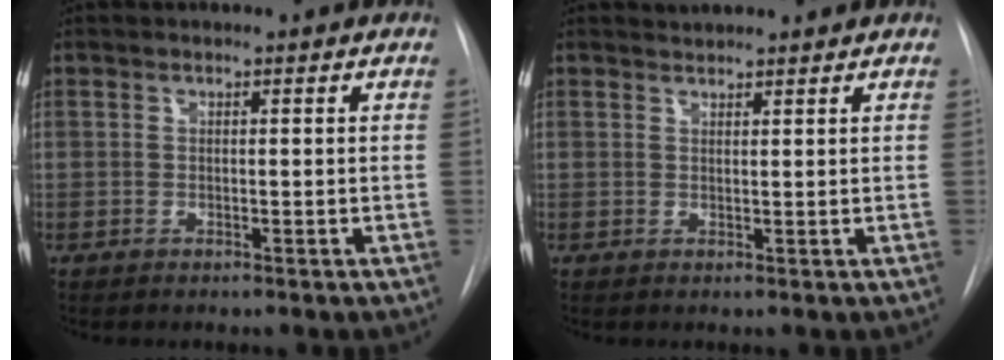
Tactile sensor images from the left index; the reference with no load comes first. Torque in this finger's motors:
{"motor_torque": [0.10, -0.05, -0.02, 0.01]}